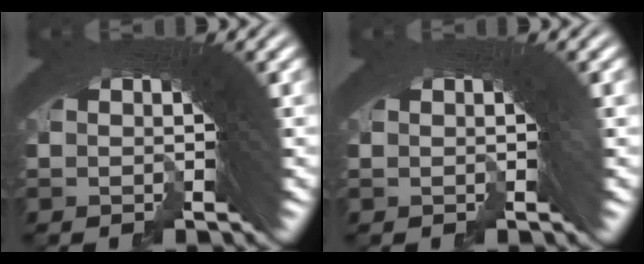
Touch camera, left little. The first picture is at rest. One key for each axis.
{"total": 0.9, "fx": 0.3, "fy": 0.1, "fz": 0.9, "tx": 0.000, "ty": 0.021, "tz": 0.000}